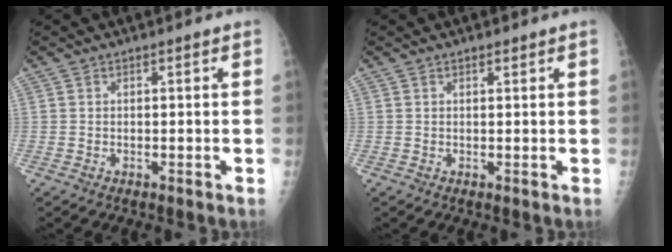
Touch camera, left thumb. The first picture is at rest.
{"total": 0.6, "force": [0.5, 0.2, 0.3], "torque": [-0.007, -0.004, 0.008]}